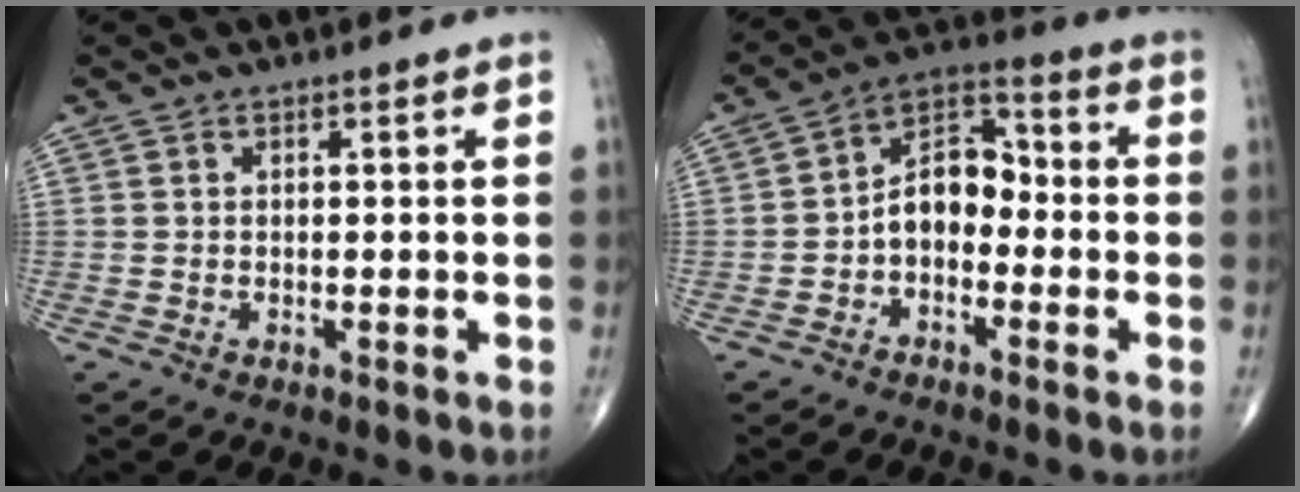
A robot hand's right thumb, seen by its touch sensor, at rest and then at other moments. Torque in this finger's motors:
{"motor_torque": [1.29, 1.17, 0.70, -0.40, 0.09]}